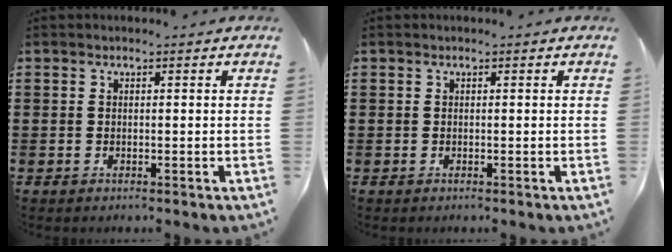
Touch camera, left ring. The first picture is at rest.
{"total": 0.0}